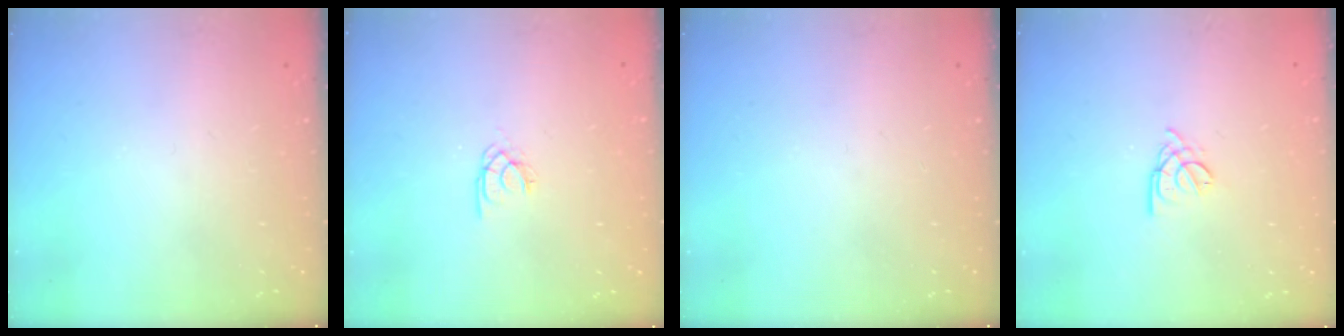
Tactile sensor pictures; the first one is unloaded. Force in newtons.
{"total": 2.0, "press": 2.0, "slide": 0.2}
{"total": 0.0}
{"total": 2.8, "press": 2.7, "slide": 0.5}